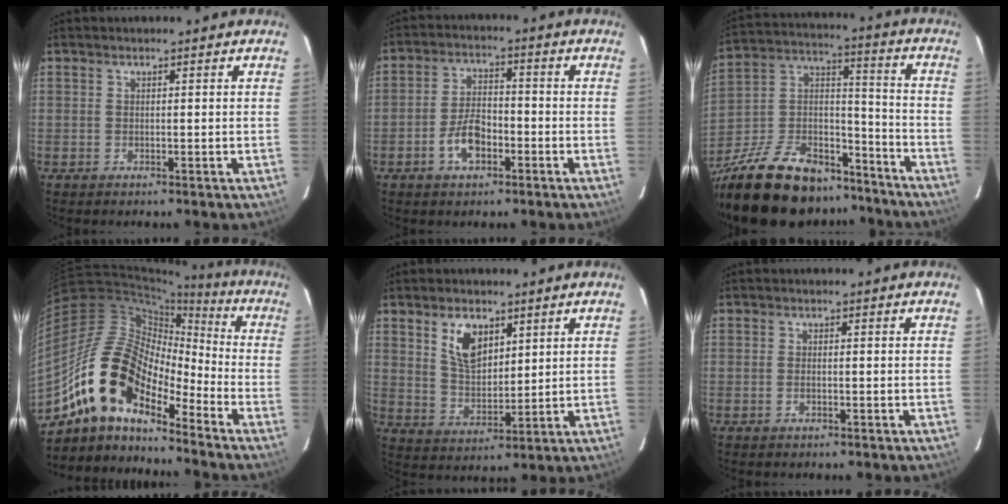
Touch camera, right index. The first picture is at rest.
{"total": 6.8, "force": [-3.3, 3.6, 4.8], "torque": [-0.098, 0.010, -0.054]}
{"total": 29.1, "force": [-21.7, 13.3, 14.0], "torque": [-0.300, 0.027, -0.332]}
{"total": 15.8, "force": [-11.2, 6.4, 9.1], "torque": [-0.153, 0.005, -0.227]}
{"total": 8.2, "force": [4.1, 4.6, 5.5], "torque": [-0.098, 0.006, 0.086]}
{"total": 1.0, "force": [-0.4, 0.6, 0.7], "torque": [-0.014, 0.000, -0.008]}